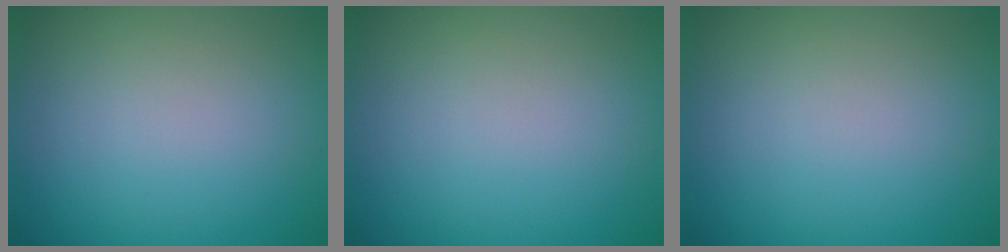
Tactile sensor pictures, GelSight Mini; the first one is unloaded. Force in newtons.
{"total": 0.0}
{"total": 0.0}